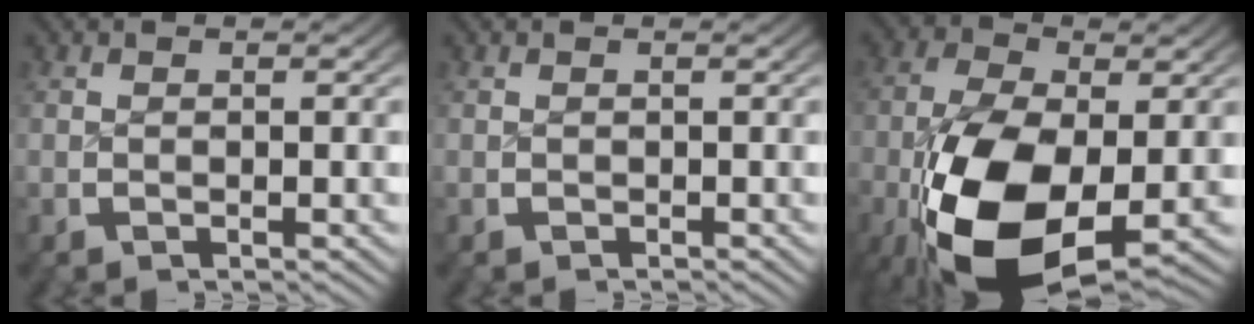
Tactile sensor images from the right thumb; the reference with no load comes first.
{"total": 0.5, "force": [0.0, -0.1, -0.5], "torque": [0.010, 0.001, 0.001]}
{"total": 13.5, "force": [-3.4, 7.9, 10.4], "torque": [-0.229, -0.067, -0.020]}